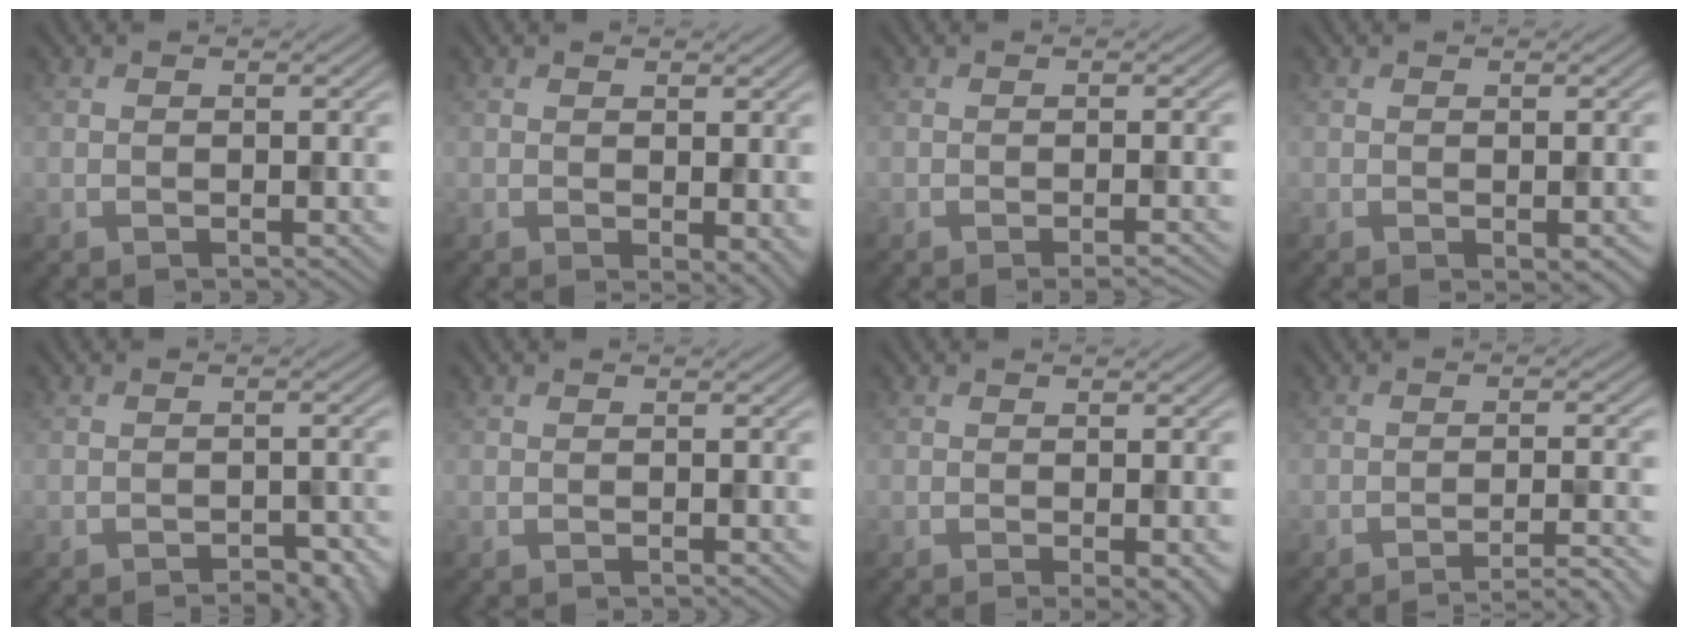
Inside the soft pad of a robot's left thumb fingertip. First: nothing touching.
{"total": 2.7, "force": [-0.1, 1.3, 2.3], "torque": [-0.030, -0.007, 0.002]}
{"total": 1.7, "force": [-0.9, 0.4, 1.4], "torque": [-0.012, 0.003, -0.020]}
{"total": 2.0, "force": [-0.8, 0.5, 1.7], "torque": [-0.028, -0.005, -0.009]}
{"total": 4.5, "force": [-3.7, 1.3, 2.3], "torque": [-0.033, 0.011, -0.038]}
{"total": 0.0}
{"total": 3.1, "force": [-1.1, 0.7, 2.8], "torque": [-0.037, -0.001, -0.016]}
{"total": 4.6, "force": [-3.5, 0.4, 2.9], "torque": [-0.042, 0.017, -0.068]}